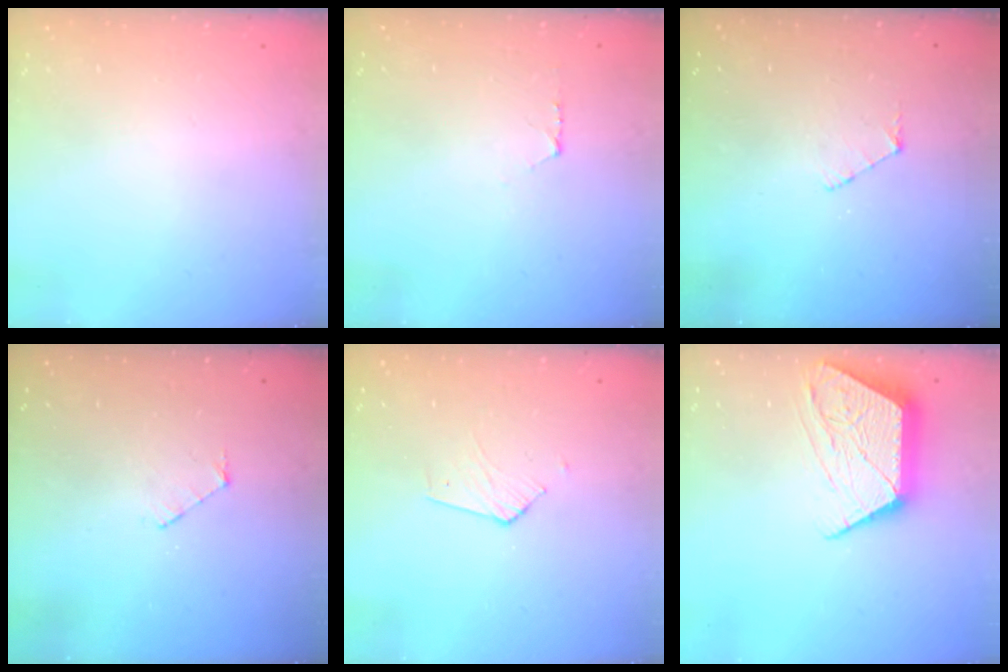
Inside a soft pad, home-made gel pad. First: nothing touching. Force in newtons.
{"total": 3.6, "press": 3.5, "slide": 0.4}
{"total": 5.0, "press": 5.0, "slide": 0.5}
{"total": 3.8, "press": 3.8, "slide": 0.4}
{"total": 2.9, "press": 2.9, "slide": 0.2}
{"total": 13.4, "press": 13.4, "slide": 0.7}